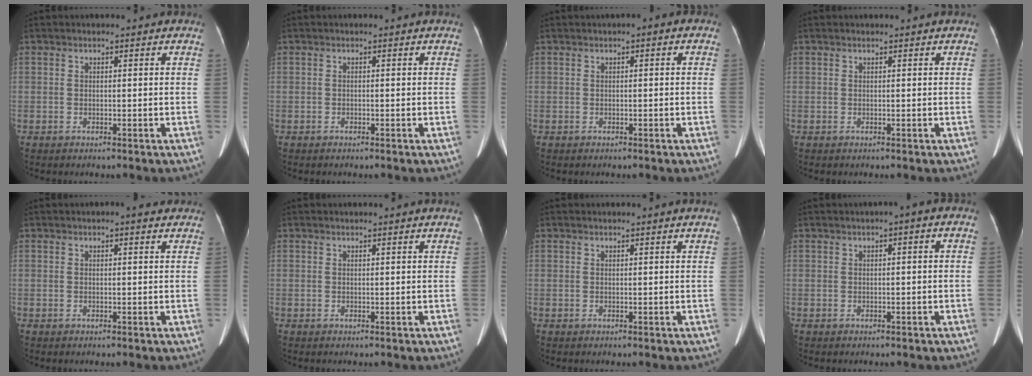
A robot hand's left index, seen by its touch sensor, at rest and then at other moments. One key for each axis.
{"total": 0.0}
{"total": 0.8, "fx": 0.1, "fy": 0.4, "fz": 0.7, "tx": -0.006, "ty": 0.008, "tz": -0.004}
{"total": 0.0}
{"total": 1.6, "fx": 1.2, "fy": 0.4, "fz": 1.0, "tx": -0.014, "ty": 0.008, "tz": 0.014}
{"total": 1.5, "fx": 1.4, "fy": -0.4, "fz": 0.4, "tx": -0.013, "ty": 0.006, "tz": 0.022}
{"total": 1.5, "fx": 1.4, "fy": -0.4, "fz": 0.4, "tx": -0.015, "ty": 0.003, "tz": 0.022}
{"total": 1.3, "fx": 0.2, "fy": 0.3, "fz": 1.3, "tx": -0.014, "ty": 0.010, "tz": -0.001}